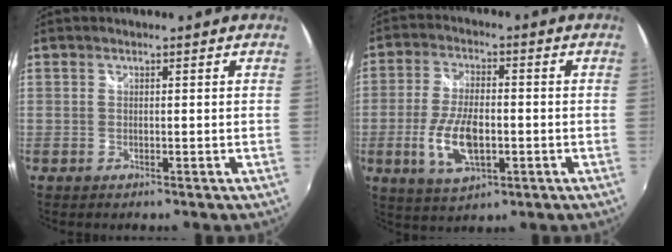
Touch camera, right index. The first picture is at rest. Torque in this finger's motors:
{"motor_torque": [1.83, -0.30, 0.81, 0.13]}